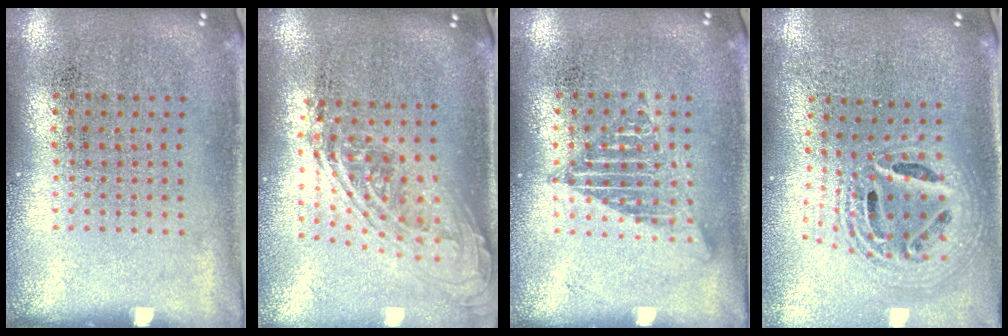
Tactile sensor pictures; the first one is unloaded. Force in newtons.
{"total": 2.2, "press": 1.6, "slide": 1.5}
{"total": 1.2, "press": 1.2, "slide": 0.0}
{"total": 2.3, "press": 1.8, "slide": 1.6}